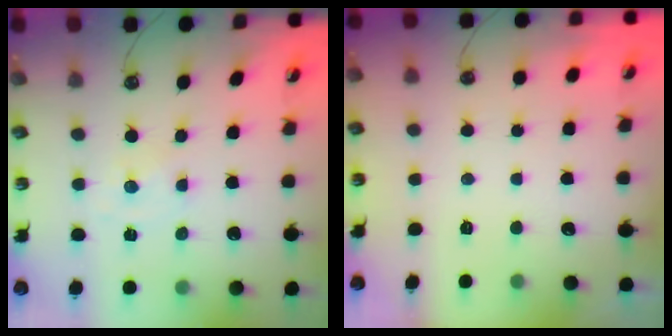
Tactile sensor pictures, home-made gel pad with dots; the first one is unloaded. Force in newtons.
{"total": 0.0}